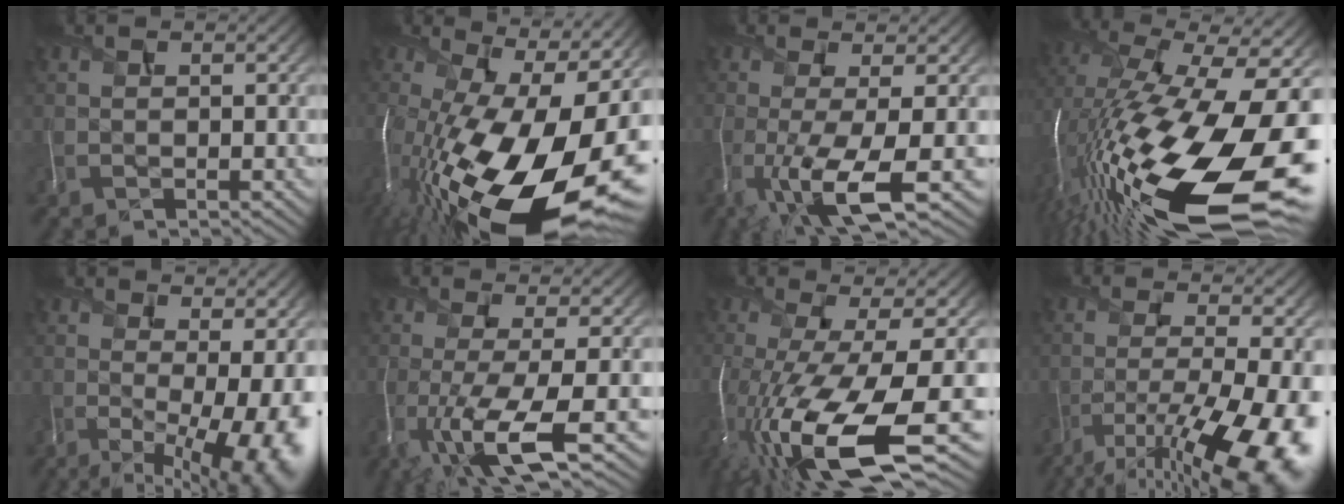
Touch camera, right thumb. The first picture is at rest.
{"total": 21.1, "force": [-6.2, 9.7, 17.7], "torque": [-0.312, -0.046, -0.095]}
{"total": 8.7, "force": [-3.1, 2.1, 7.9], "torque": [-0.134, -0.011, -0.047]}
{"total": 20.4, "force": [-5.2, 8.4, 17.9], "torque": [-0.359, -0.049, -0.083]}
{"total": 14.9, "force": [-3.3, 5.9, 13.3], "torque": [-0.157, -0.029, -0.022]}
{"total": 10.3, "force": [-3.9, 2.4, 9.2], "torque": [-0.154, -0.011, -0.064]}
{"total": 18.1, "force": [-7.1, 5.1, 15.9], "torque": [-0.322, -0.034, -0.113]}
{"total": 15.4, "force": [-8.7, 4.6, 11.8], "torque": [-0.187, -0.032, -0.125]}